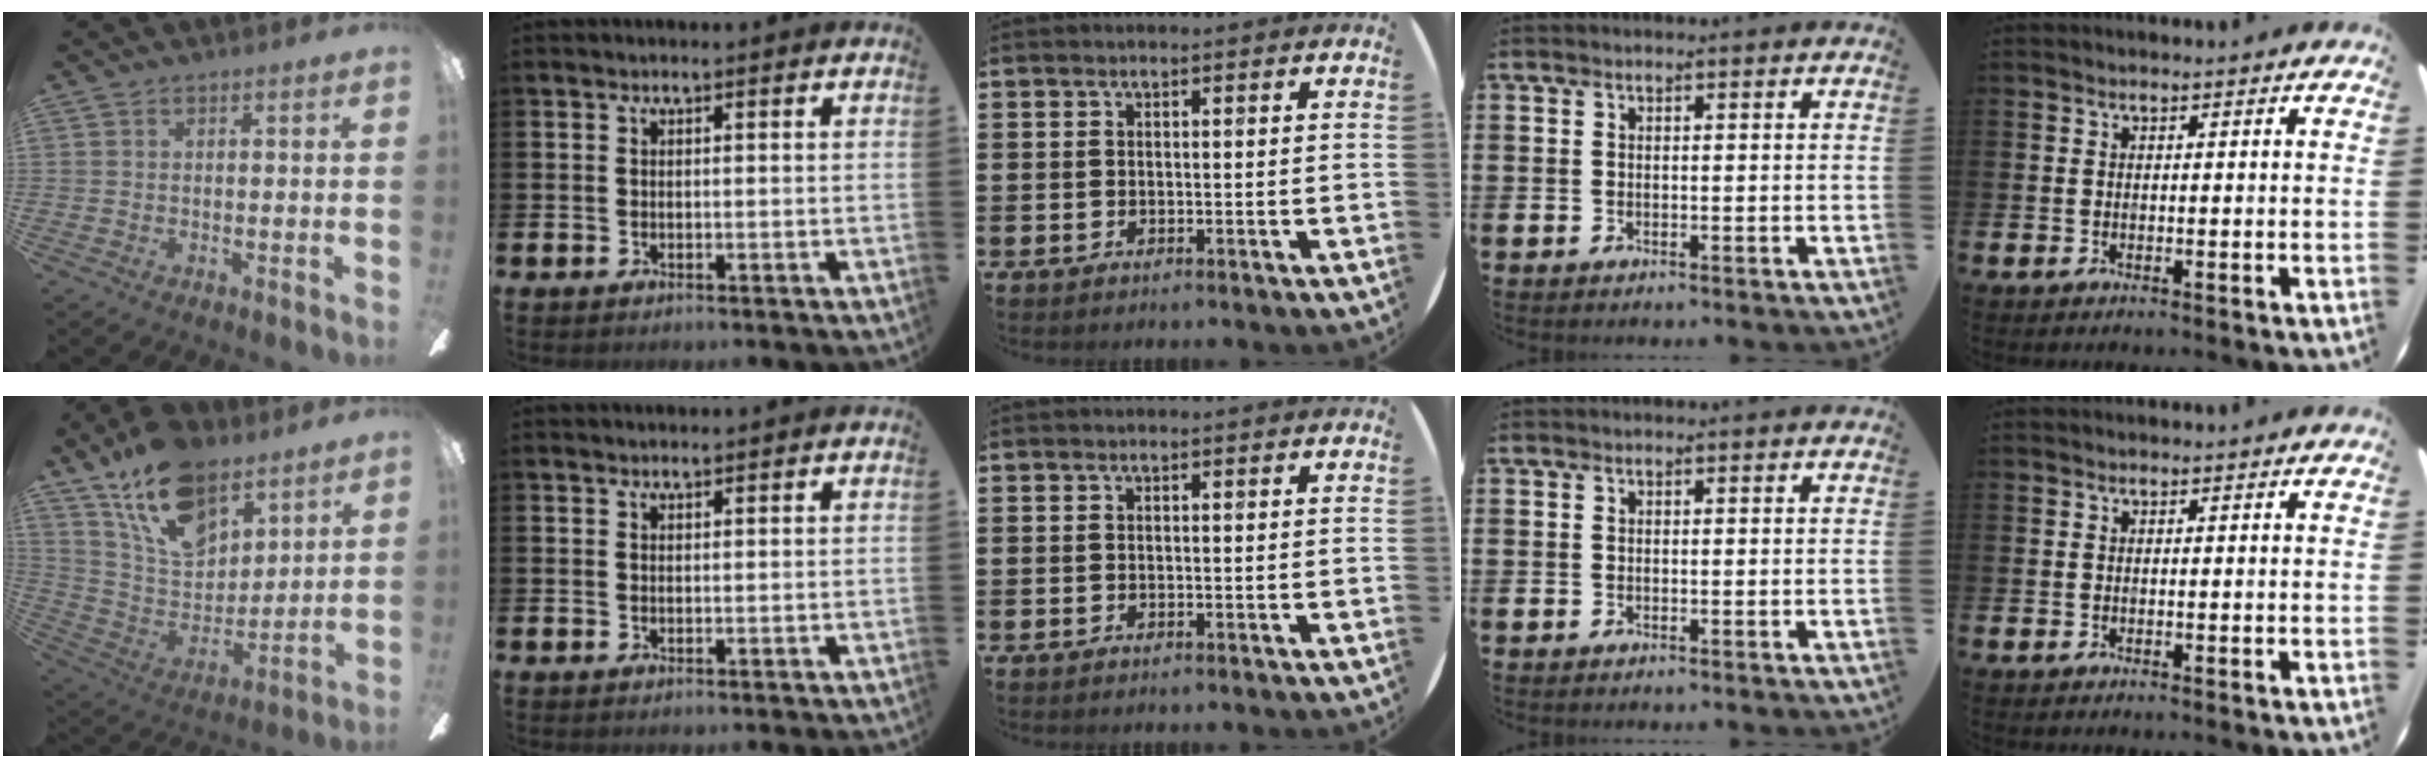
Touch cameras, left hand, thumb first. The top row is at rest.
{"thumb": {"total": 18.1, "force": [12.3, 9.7, 9.1], "torque": [-0.173, -0.058, 0.229]}, "index": {"total": 0.8, "force": [0.8, 0.0, 0.0], "torque": [0.008, -0.003, 0.013]}}